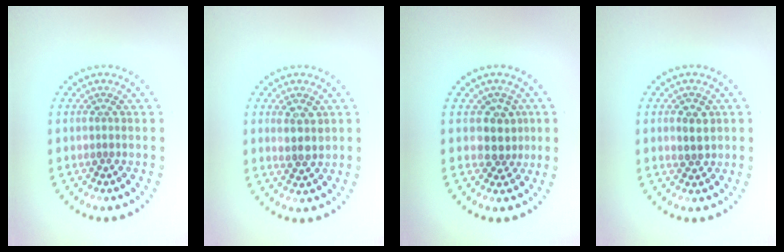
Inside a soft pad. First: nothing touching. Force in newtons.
{"total": 2.2, "press": 2.1, "slide": 0.7}
{"total": 2.6, "press": 2.2, "slide": 1.4}
{"total": 2.0, "press": 2.0, "slide": 0.4}